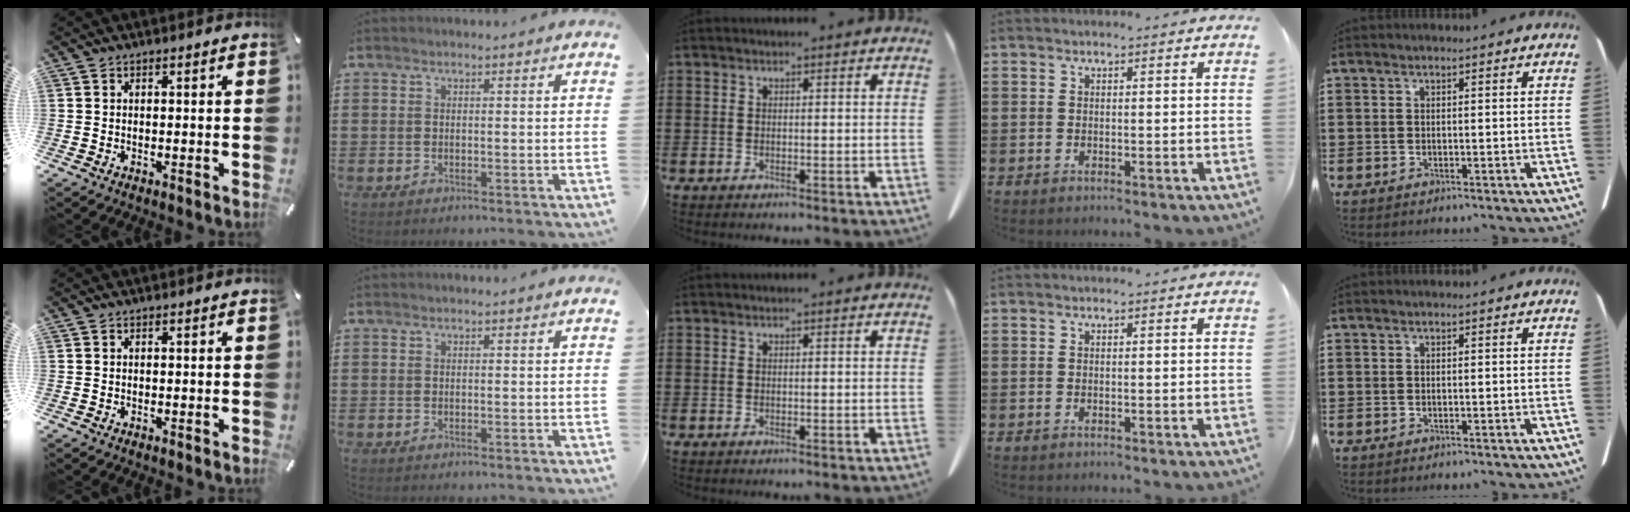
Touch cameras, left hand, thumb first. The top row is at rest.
{}